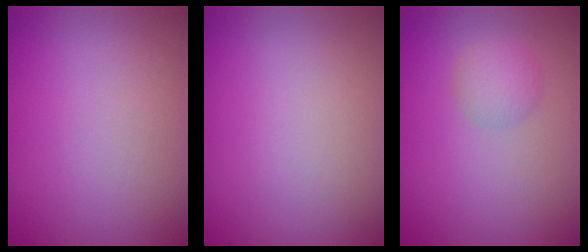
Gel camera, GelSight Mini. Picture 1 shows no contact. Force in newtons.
{"total": 0.0}
{"total": 1.6, "press": 1.6, "slide": 0.2}